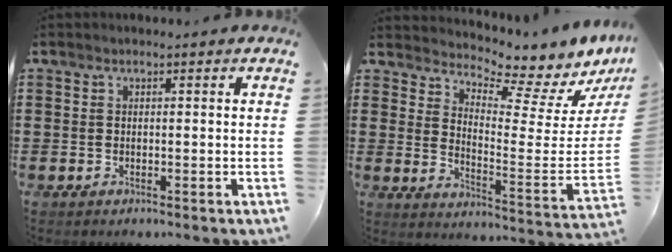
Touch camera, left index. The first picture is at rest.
{"total": 4.4, "force": [4.2, 0.1, 1.3], "torque": [-0.030, -0.063, 0.059]}